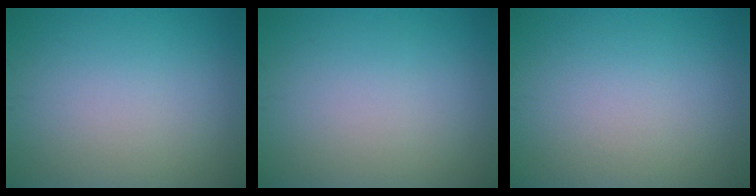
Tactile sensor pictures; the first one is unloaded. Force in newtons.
{"total": 0.0}
{"total": 0.0}